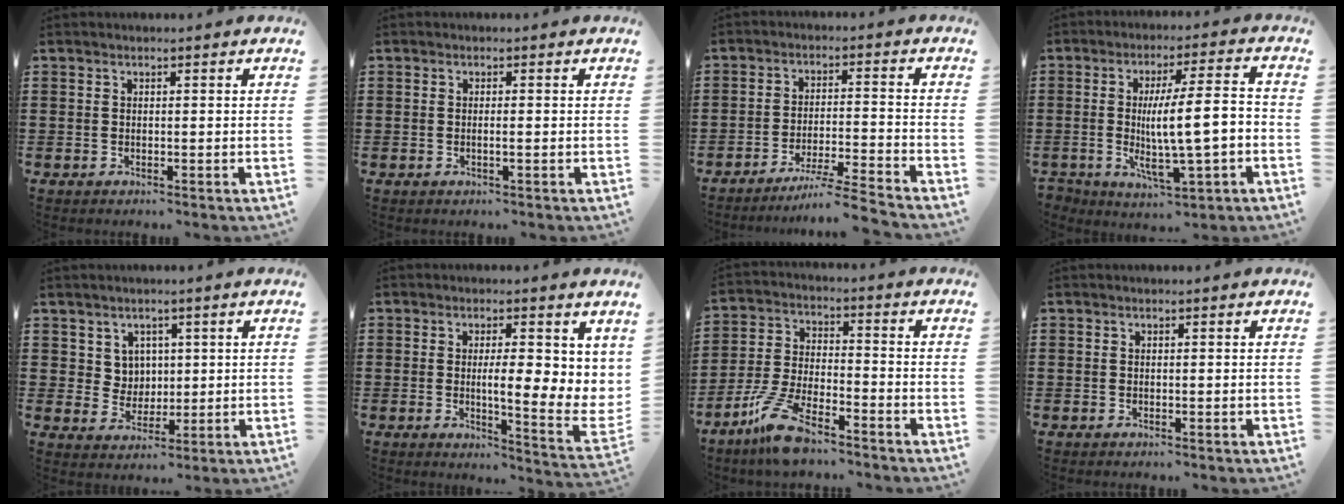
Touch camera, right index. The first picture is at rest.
{"total": 0.9, "force": [-0.3, -0.1, 0.8], "torque": [-0.015, -0.006, -0.004]}
{"total": 6.1, "force": [-5.4, -0.7, 2.7], "torque": [-0.057, -0.019, -0.106]}
{"total": 11.8, "force": [-2.0, 3.7, 11.0], "torque": [-0.177, -0.002, -0.033]}
{"total": 4.0, "force": [1.9, 3.4, 0.8], "torque": [-0.033, 0.005, 0.036]}
{"total": 7.1, "force": [1.0, 2.1, 6.8], "torque": [-0.094, -0.025, 0.010]}
{"total": 9.1, "force": [-6.9, 2.1, 5.5], "torque": [-0.129, 0.003, -0.136]}
{"total": 0.0}